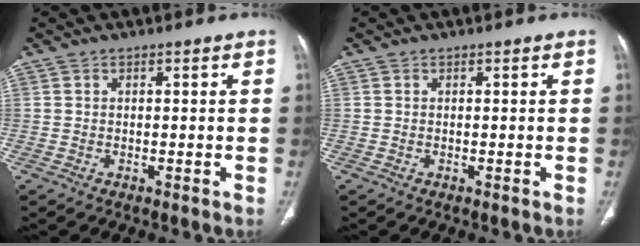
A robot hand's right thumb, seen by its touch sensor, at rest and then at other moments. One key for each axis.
{"total": 0.0}